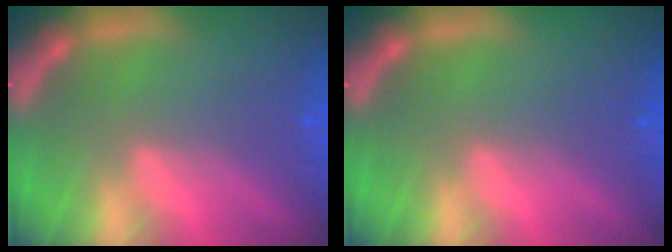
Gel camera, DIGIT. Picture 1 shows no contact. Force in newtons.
{"total": 0.0}